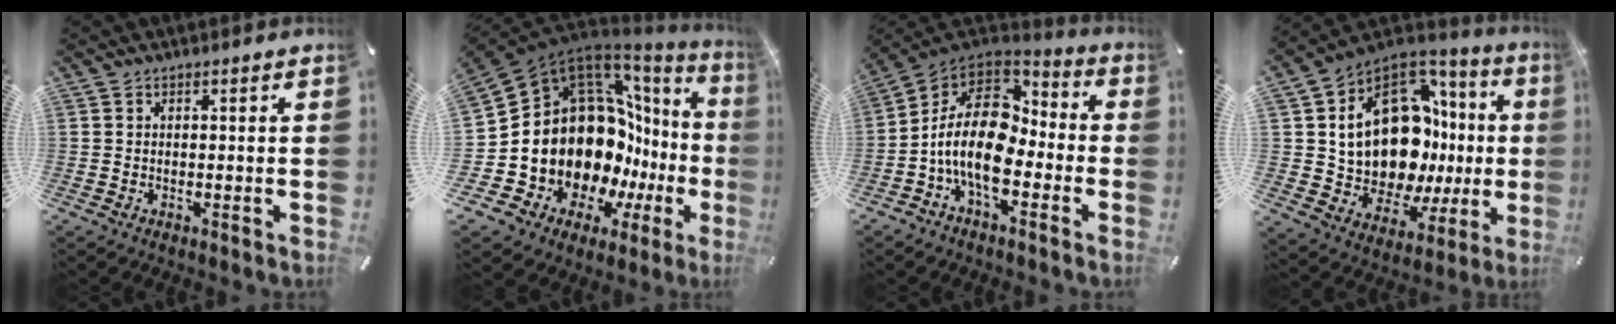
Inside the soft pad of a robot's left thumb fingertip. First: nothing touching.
{"total": 20.2, "force": [-1.9, 15.5, 12.8], "torque": [-0.206, -0.075, 0.022]}
{"total": 17.2, "force": [-4.7, 10.1, 13.1], "torque": [-0.272, 0.019, -0.082]}
{"total": 20.0, "force": [3.0, 12.9, 15.0], "torque": [-0.271, -0.057, 0.064]}